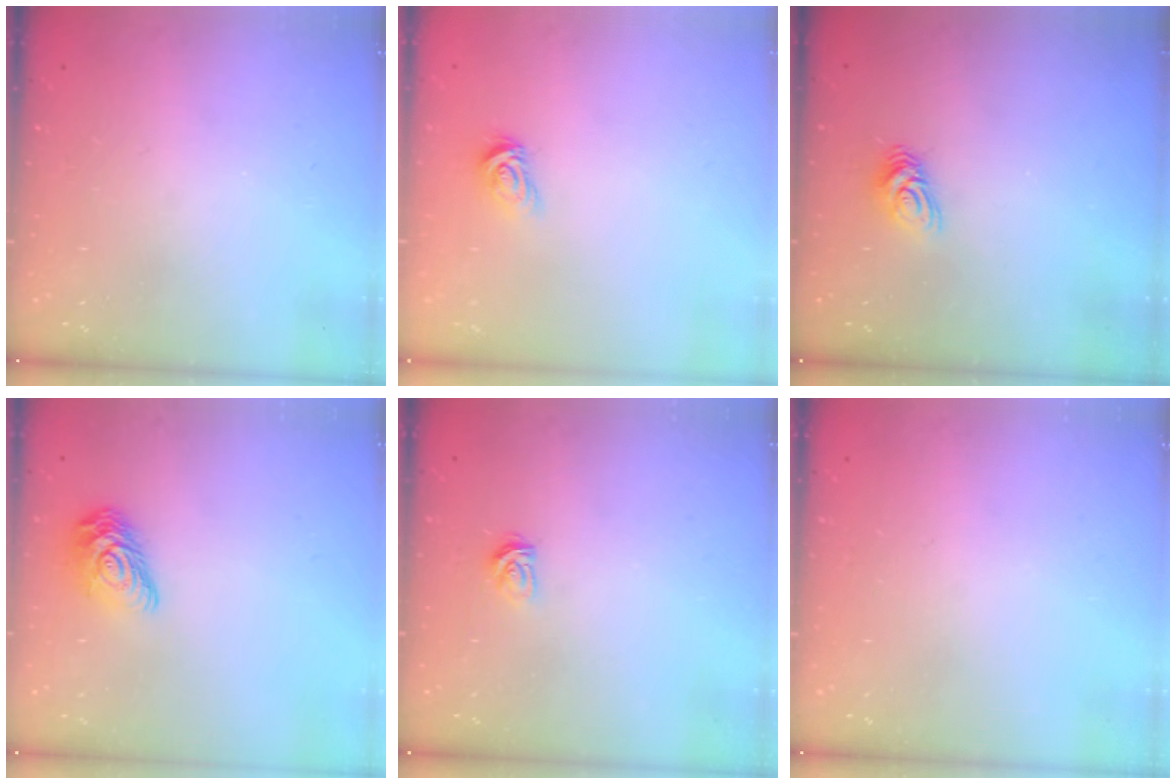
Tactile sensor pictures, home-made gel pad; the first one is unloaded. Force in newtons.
{"total": 3.7, "press": 3.7, "slide": 0.4}
{"total": 7.2, "press": 7.2, "slide": 0.4}
{"total": 11.2, "press": 11.2, "slide": 0.3}
{"total": 3.4, "press": 3.4, "slide": 0.3}
{"total": 0.0}